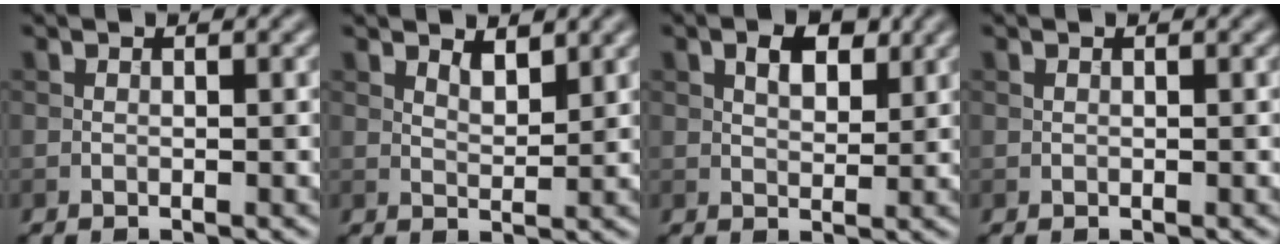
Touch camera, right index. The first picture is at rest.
{"total": 1.8, "force": [1.4, 0.6, 1.0], "torque": [-0.020, -0.003, 0.028]}
{"total": 2.9, "force": [1.4, 1.5, 2.0], "torque": [-0.033, 0.005, 0.024]}
{"total": 0.0}